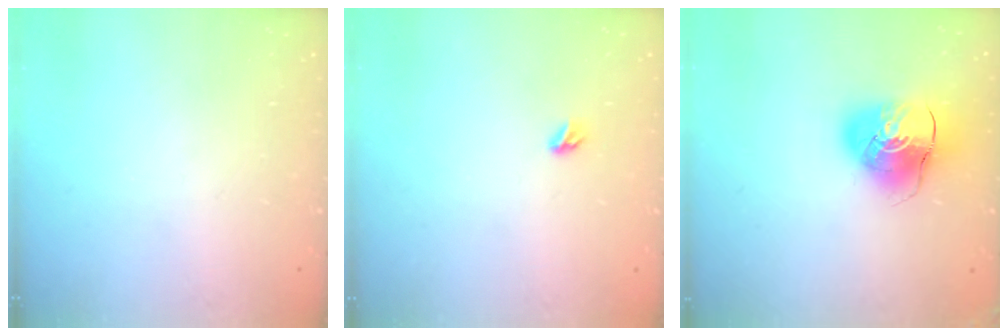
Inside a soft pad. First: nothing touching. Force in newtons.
{"total": 3.5, "press": 3.5, "slide": 0.8}
{"total": 10.8, "press": 10.6, "slide": 1.6}